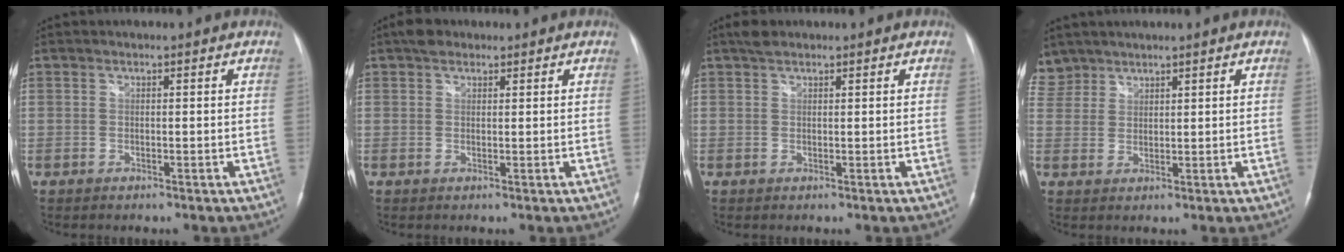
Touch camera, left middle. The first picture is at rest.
{"total": 2.5, "force": [1.7, 1.5, 1.0], "torque": [-0.020, 0.016, 0.026]}
{"total": 2.0, "force": [1.6, 0.8, 0.9], "torque": [-0.020, 0.015, 0.028]}
{"total": 4.3, "force": [3.6, 2.3, -0.5], "torque": [0.017, 0.010, 0.075]}